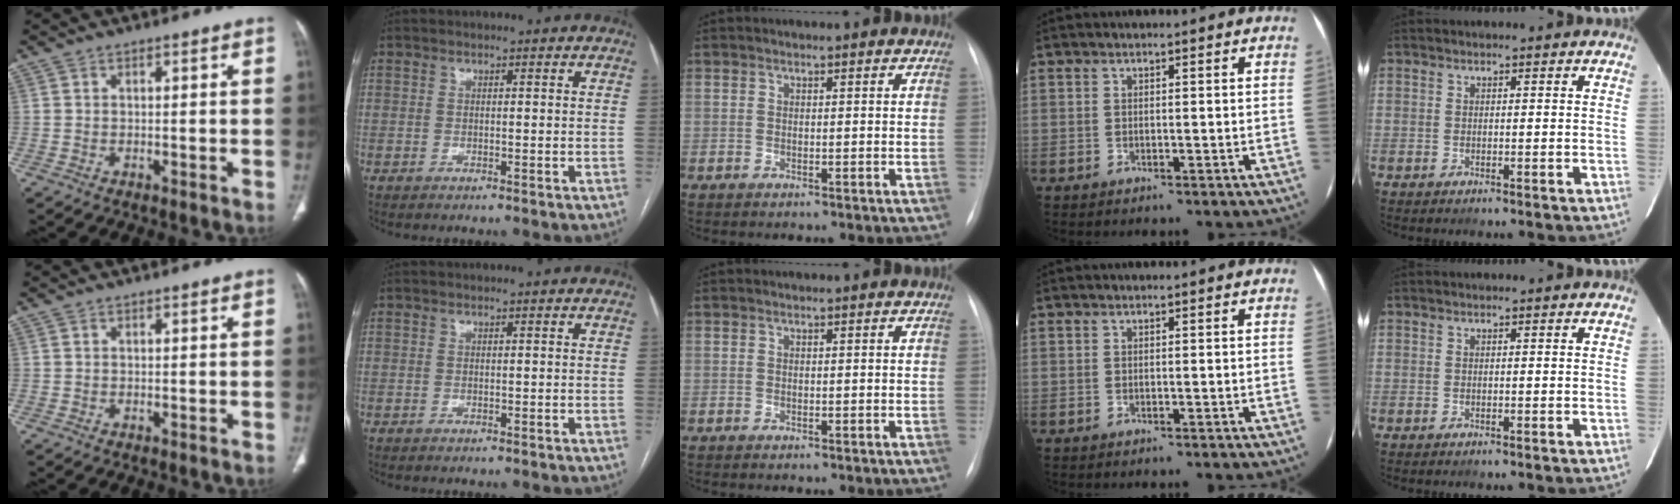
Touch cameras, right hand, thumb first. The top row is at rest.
{}